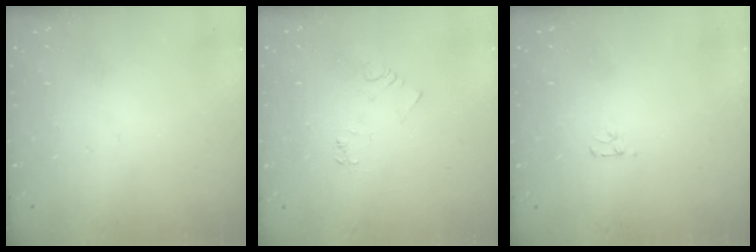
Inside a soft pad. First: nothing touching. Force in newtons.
{"total": 4.0, "press": 3.9, "slide": 0.6}
{"total": 2.7, "press": 2.7, "slide": 0.3}